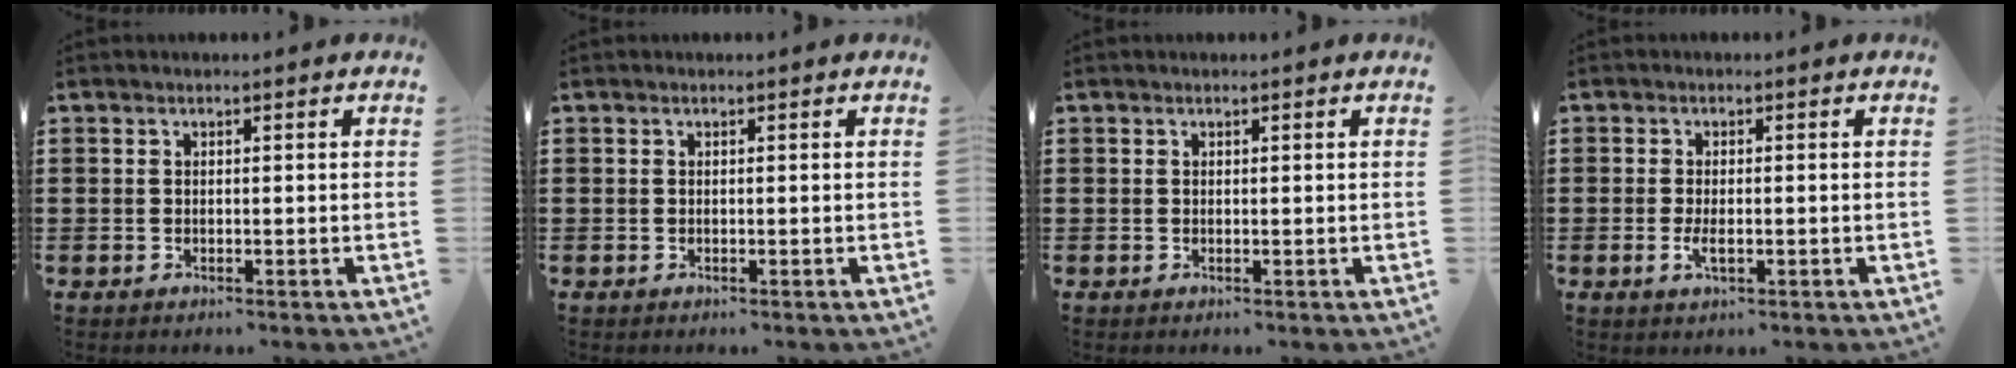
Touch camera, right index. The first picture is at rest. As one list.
[{"total": 0.0}, {"total": 0.0}, {"total": 2.4, "force": [-0.5, 0.8, 2.2], "torque": [-0.048, -0.005, -0.012]}]